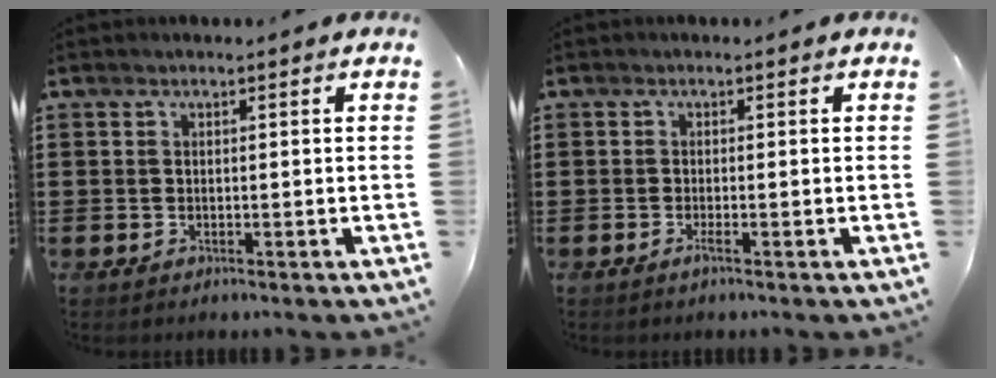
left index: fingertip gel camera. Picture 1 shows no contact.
{"total": 1.0, "force": [-0.6, -0.1, 0.8], "torque": [-0.014, -0.006, -0.011]}